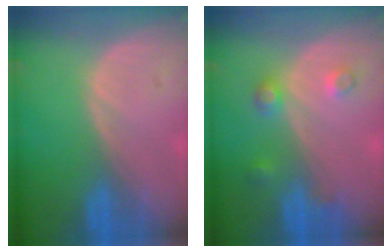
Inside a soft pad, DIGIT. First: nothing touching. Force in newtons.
{"total": 3.4, "press": 3.2, "slide": 0.9}